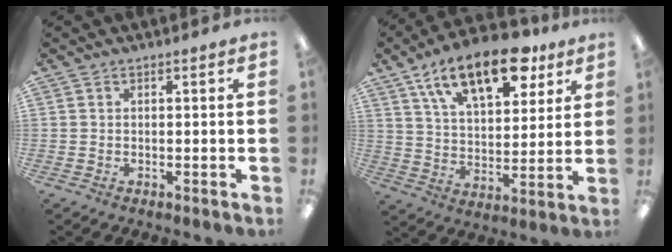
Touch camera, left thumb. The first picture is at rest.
{"total": 19.0, "force": [11.9, 8.8, 11.9], "torque": [-0.187, -0.050, 0.202]}